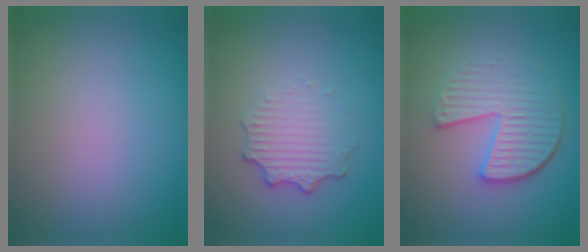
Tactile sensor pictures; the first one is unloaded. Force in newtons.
{"total": 3.2, "press": 2.5, "slide": 1.9}
{"total": 4.9, "press": 4.0, "slide": 2.8}